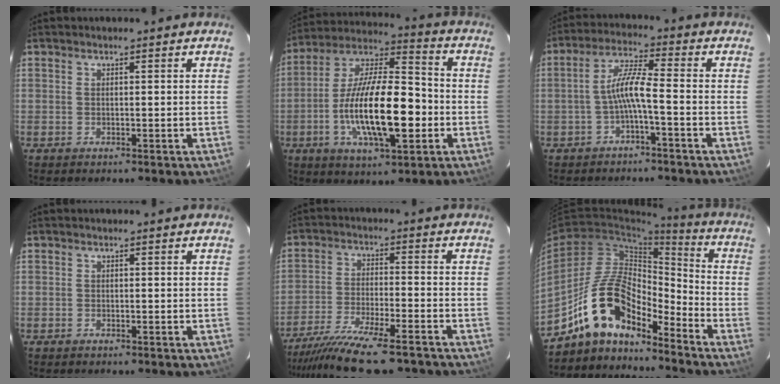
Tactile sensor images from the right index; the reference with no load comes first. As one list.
[{"total": 19.7, "force": [-4.5, 6.7, 18.0], "torque": [-0.334, 0.001, -0.083]}, {"total": 5.5, "force": [-2.2, 0.1, 5.0], "torque": [-0.115, 0.014, -0.041]}, {"total": 0.5, "force": [-0.4, 0.3, -0.1], "torque": [0.001, 0.002, -0.009]}, {"total": 16.3, "force": [-13.8, 2.7, 8.2], "torque": [-0.173, -0.036, -0.228]}, {"total": 14.0, "force": [-11.0, 5.0, 7.1], "torque": [-0.136, 0.023, -0.209]}]